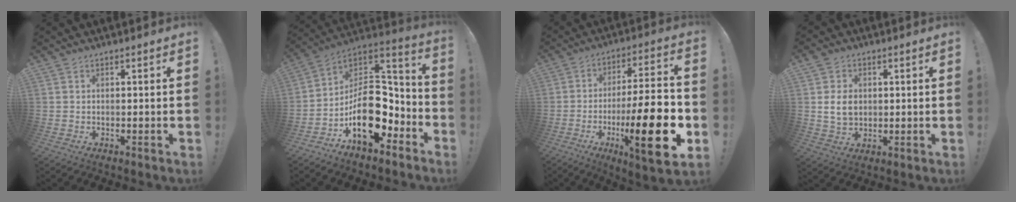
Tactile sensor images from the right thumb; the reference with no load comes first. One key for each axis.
{"total": 20.5, "fx": -5.3, "fy": 13.0, "fz": 15.0, "tx": -0.229, "ty": 0.026, "tz": -0.075}
{"total": 23.0, "fx": -6.8, "fy": 5.1, "fz": 21.4, "tx": -0.339, "ty": 0.025, "tz": -0.102}
{"total": 7.7, "fx": 0.8, "fy": 6.1, "fz": 4.6, "tx": -0.071, "ty": 0.002, "tz": 0.014}